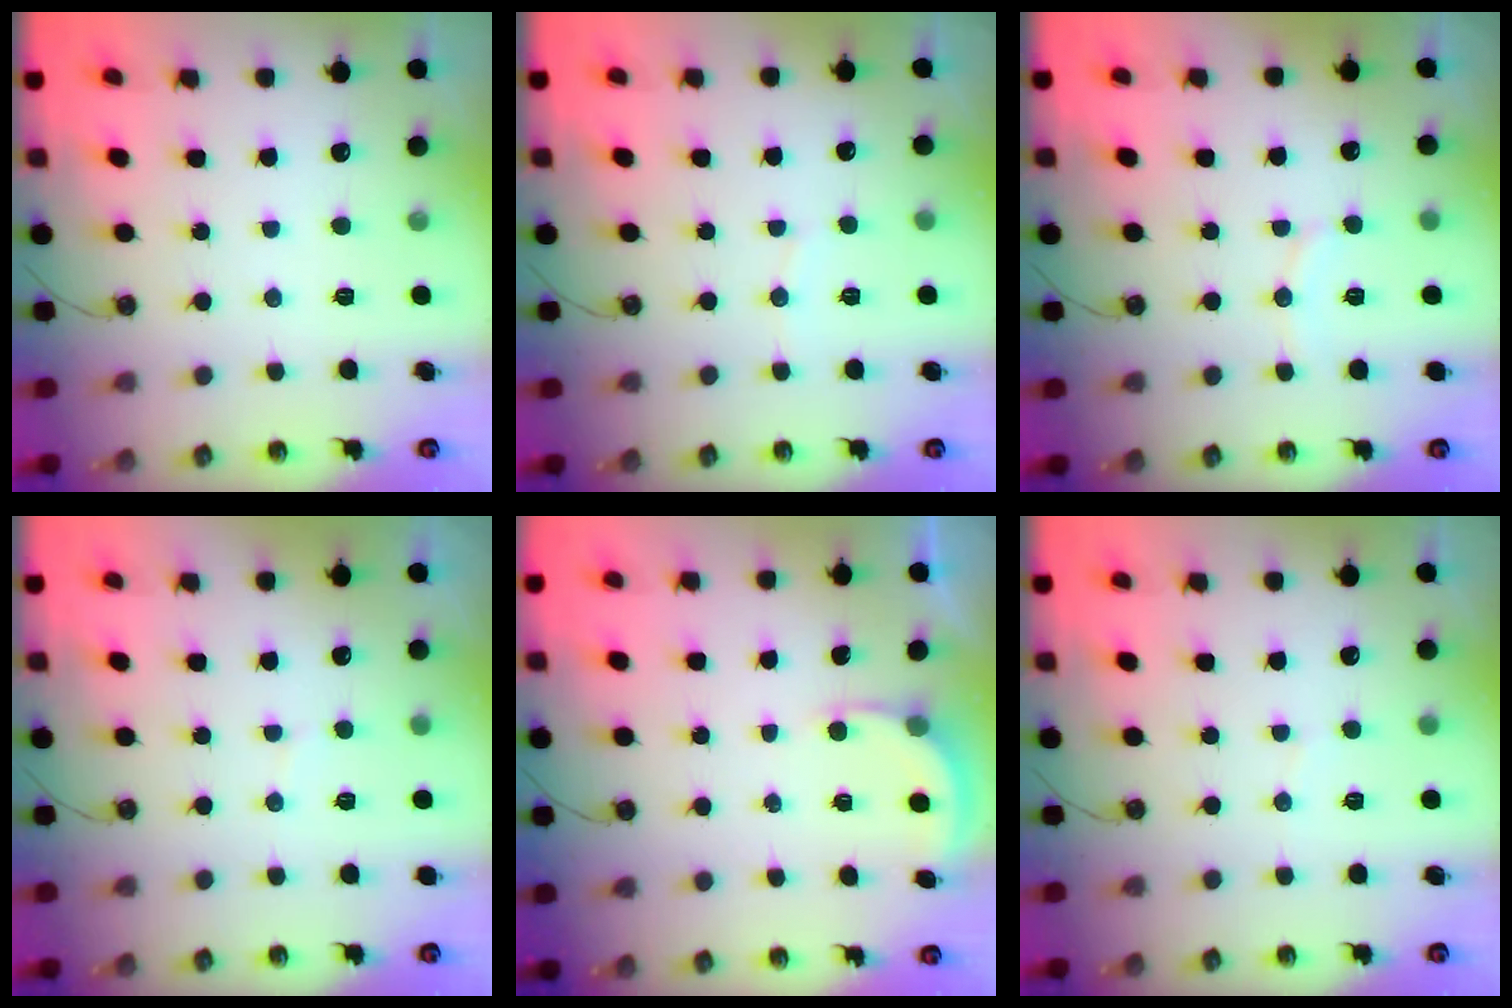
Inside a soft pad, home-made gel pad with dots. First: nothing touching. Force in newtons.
{"total": 3.2, "press": 3.2, "slide": 0.4}
{"total": 6.9, "press": 6.9, "slide": 0.7}
{"total": 2.3, "press": 2.0, "slide": 1.2}
{"total": 2.7, "press": 2.7, "slide": 0.2}
{"total": 3.0, "press": 2.9, "slide": 0.3}